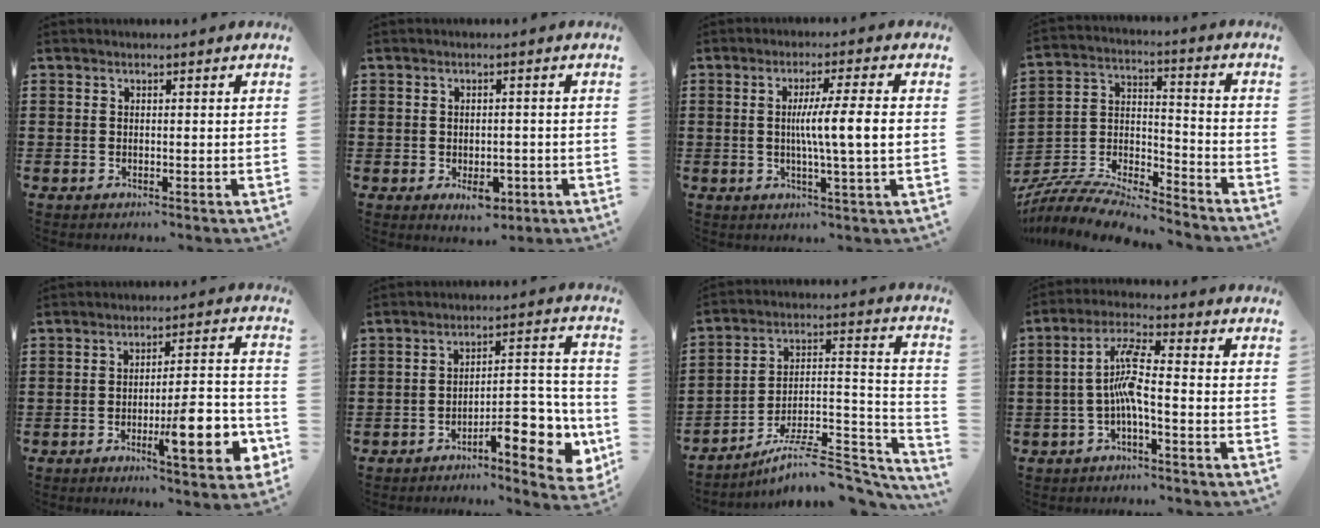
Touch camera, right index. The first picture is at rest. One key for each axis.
{"total": 4.4, "fx": -1.6, "fy": 2.6, "fz": 3.2, "tx": -0.045, "ty": 0.005, "tz": -0.027}
{"total": 7.4, "fx": 0.3, "fy": -0.3, "fz": 7.4, "tx": -0.133, "ty": -0.005, "tz": -0.003}
{"total": 8.4, "fx": -7.9, "fy": 1.1, "fz": 2.5, "tx": -0.057, "ty": 0.001, "tz": -0.160}
{"total": 10.6, "fx": -4.4, "fy": 2.4, "fz": 9.3, "tx": -0.129, "ty": 0.000, "tz": -0.073}
{"total": 8.8, "fx": -4.8, "fy": 2.5, "fz": 6.9, "tx": -0.083, "ty": 0.003, "tz": -0.085}
{"total": 8.8, "fx": -6.9, "fy": 1.9, "fz": 5.1, "tx": -0.077, "ty": 0.009, "tz": -0.130}
{"total": 6.7, "fx": -1.6, "fy": 1.2, "fz": 6.4, "tx": -0.137, "ty": 0.000, "tz": -0.037}